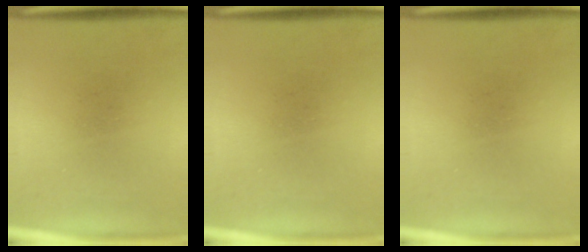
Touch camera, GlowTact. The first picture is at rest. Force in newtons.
{"total": 0.0}
{"total": 0.0}